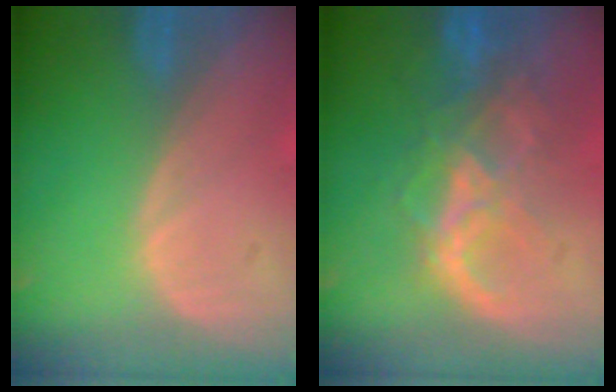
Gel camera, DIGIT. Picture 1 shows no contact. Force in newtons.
{"total": 8.9, "press": 7.6, "slide": 4.8}